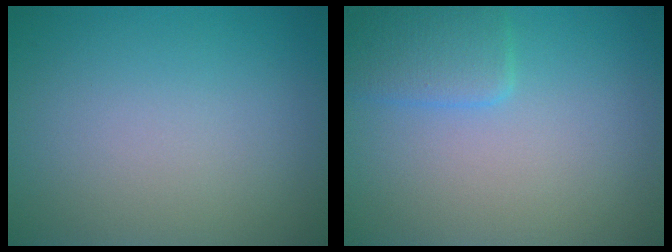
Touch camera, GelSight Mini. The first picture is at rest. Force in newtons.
{"total": 2.6, "press": 2.5, "slide": 0.3}